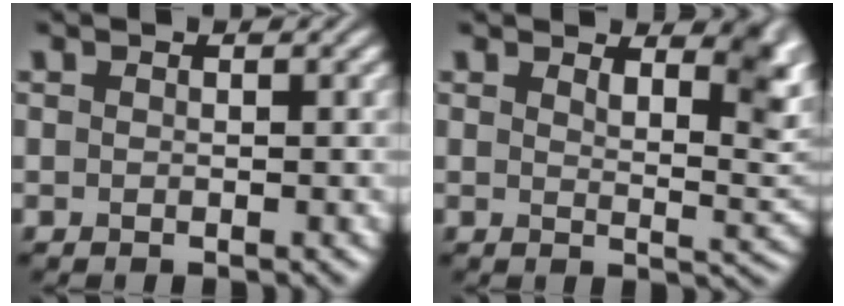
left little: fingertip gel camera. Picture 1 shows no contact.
{"total": 5.0, "force": [3.2, 1.7, 3.5], "torque": [-0.038, -0.004, 0.046]}